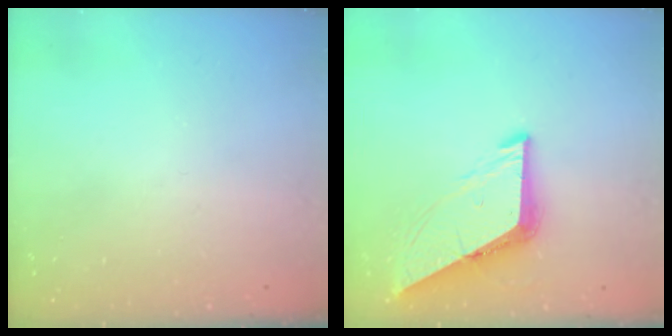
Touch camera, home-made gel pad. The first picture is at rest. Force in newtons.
{"total": 8.2, "press": 8.2, "slide": 0.6}